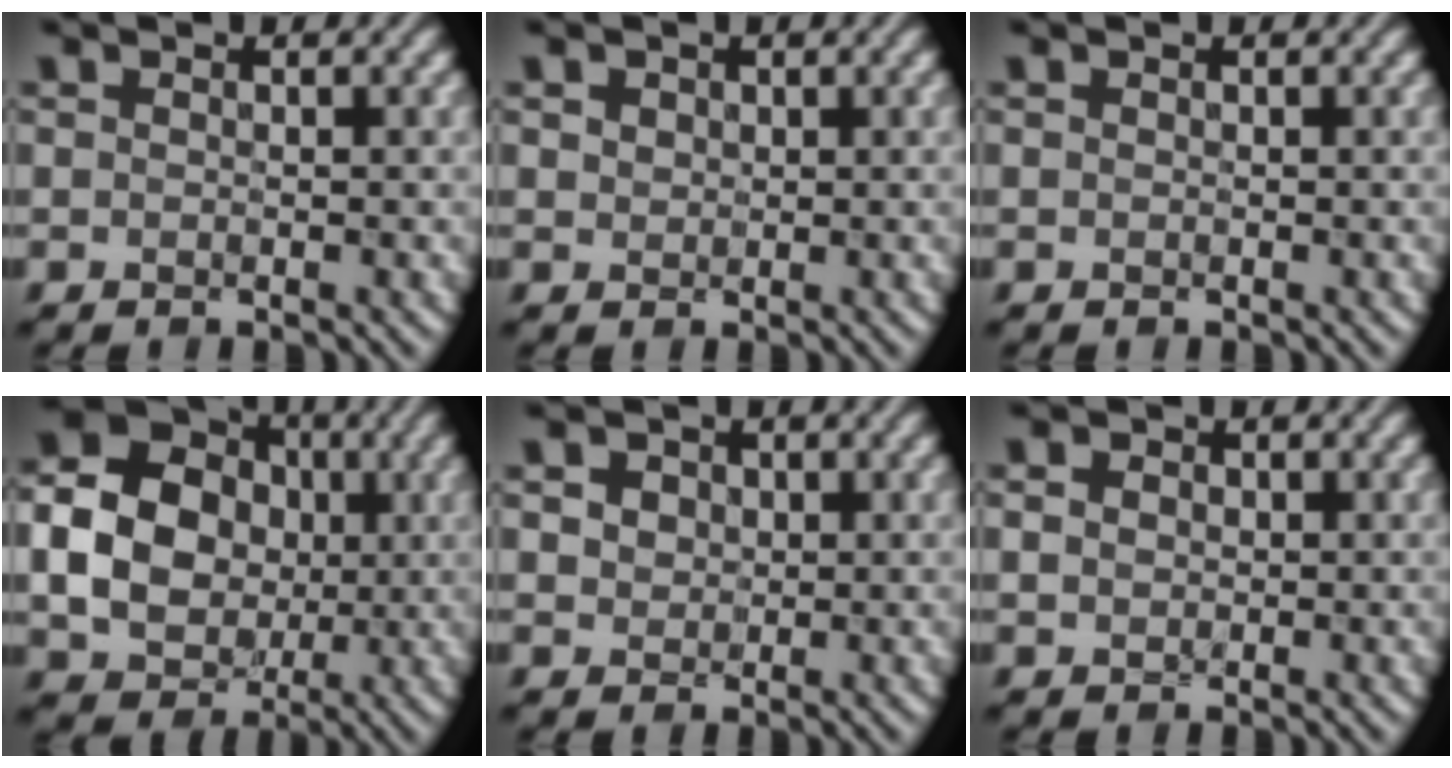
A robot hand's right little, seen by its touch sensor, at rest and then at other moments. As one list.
[{"total": 1.1, "force": [0.5, 1.0, 0.3], "torque": [-0.016, -0.002, 0.020]}, {"total": 0.0}, {"total": 11.9, "force": [0.2, 10.7, 5.3], "torque": [-0.125, 0.014, -0.001]}, {"total": 3.3, "force": [1.3, 2.6, 1.5], "torque": [-0.058, 0.005, 0.028]}, {"total": 1.6, "force": [0.4, 1.4, 0.6], "torque": [-0.022, 0.005, 0.006]}]